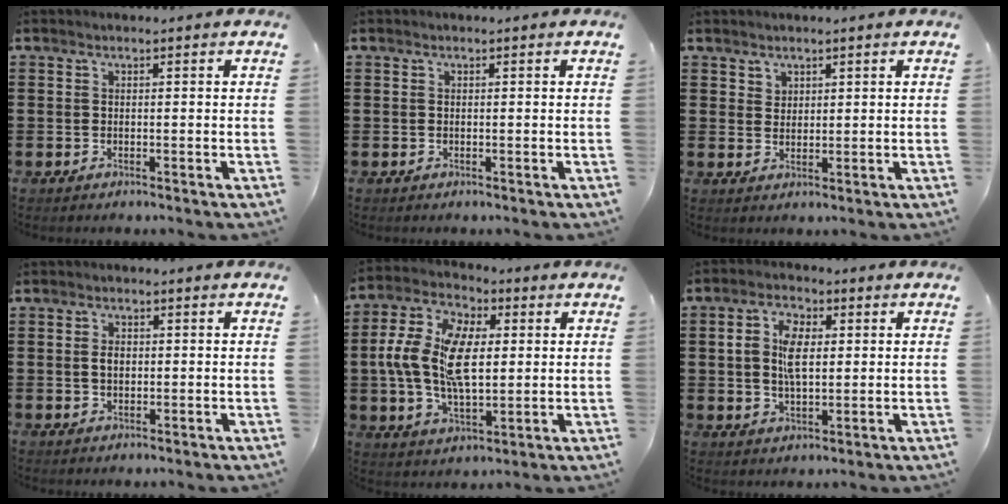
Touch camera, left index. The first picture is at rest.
{"total": 0.0}
{"total": 1.8, "force": [1.4, 1.2, 0.1], "torque": [-0.006, 0.004, 0.028]}
{"total": 1.9, "force": [0.2, 1.2, 1.4], "torque": [-0.031, 0.007, 0.002]}
{"total": 12.9, "force": [1.2, 7.1, 10.8], "torque": [-0.240, 0.006, 0.020]}
{"total": 6.5, "force": [1.1, 3.5, 5.4], "torque": [-0.111, 0.009, 0.014]}